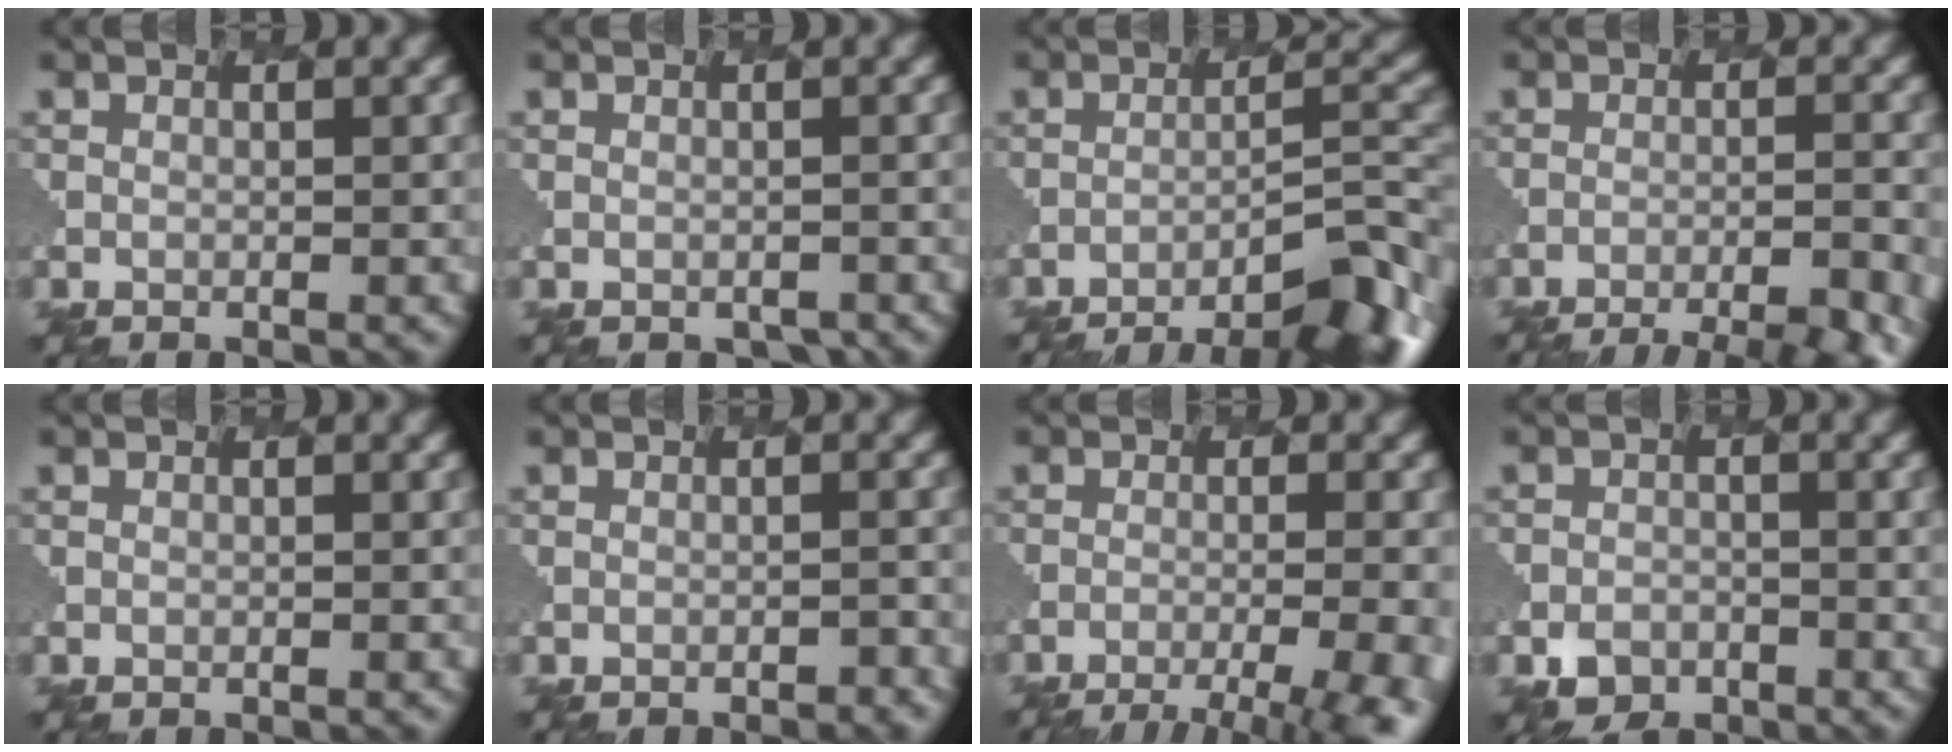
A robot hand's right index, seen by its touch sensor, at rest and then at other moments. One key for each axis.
{"total": 1.0, "fx": -1.0, "fy": 0.3, "fz": 0.1, "tx": -0.009, "ty": -0.001, "tz": 0.006}
{"total": 10.2, "fx": -8.1, "fy": 2.2, "fz": 5.8, "tx": -0.088, "ty": 0.014, "tz": -0.100}
{"total": 9.5, "fx": -7.9, "fy": 2.2, "fz": 4.8, "tx": -0.068, "ty": -0.005, "tz": -0.074}
{"total": 0.0}
{"total": 1.4, "fx": -1.1, "fy": 0.3, "fz": 0.6, "tx": -0.003, "ty": 0.008, "tz": -0.004}
{"total": 11.6, "fx": -8.3, "fy": 3.8, "fz": 7.2, "tx": -0.066, "ty": -0.008, "tz": -0.080}
{"total": 2.7, "fx": -2.4, "fy": 1.4, "fz": -0.4, "tx": -0.010, "ty": -0.003, "tz": -0.038}